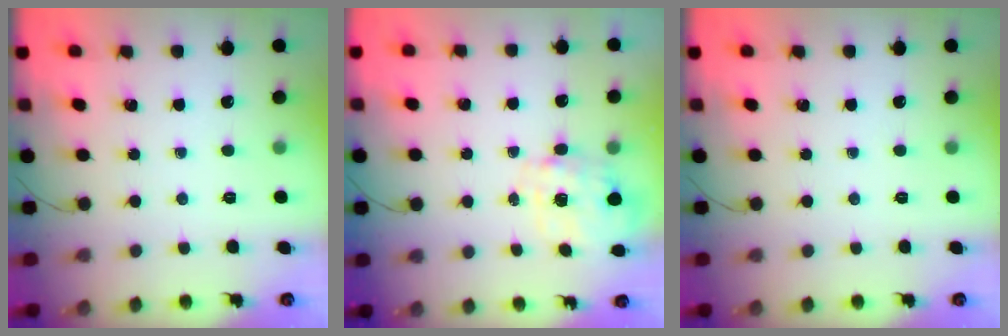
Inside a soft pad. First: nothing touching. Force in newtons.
{"total": 3.8, "press": 3.7, "slide": 0.9}
{"total": 0.0}